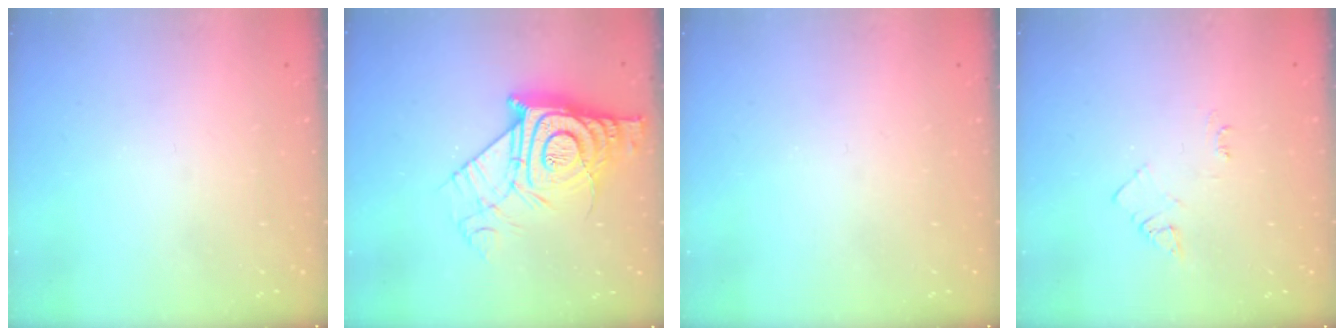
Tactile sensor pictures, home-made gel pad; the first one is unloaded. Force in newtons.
{"total": 16.2, "press": 16.1, "slide": 1.3}
{"total": 0.0}
{"total": 3.8, "press": 3.8, "slide": 0.5}